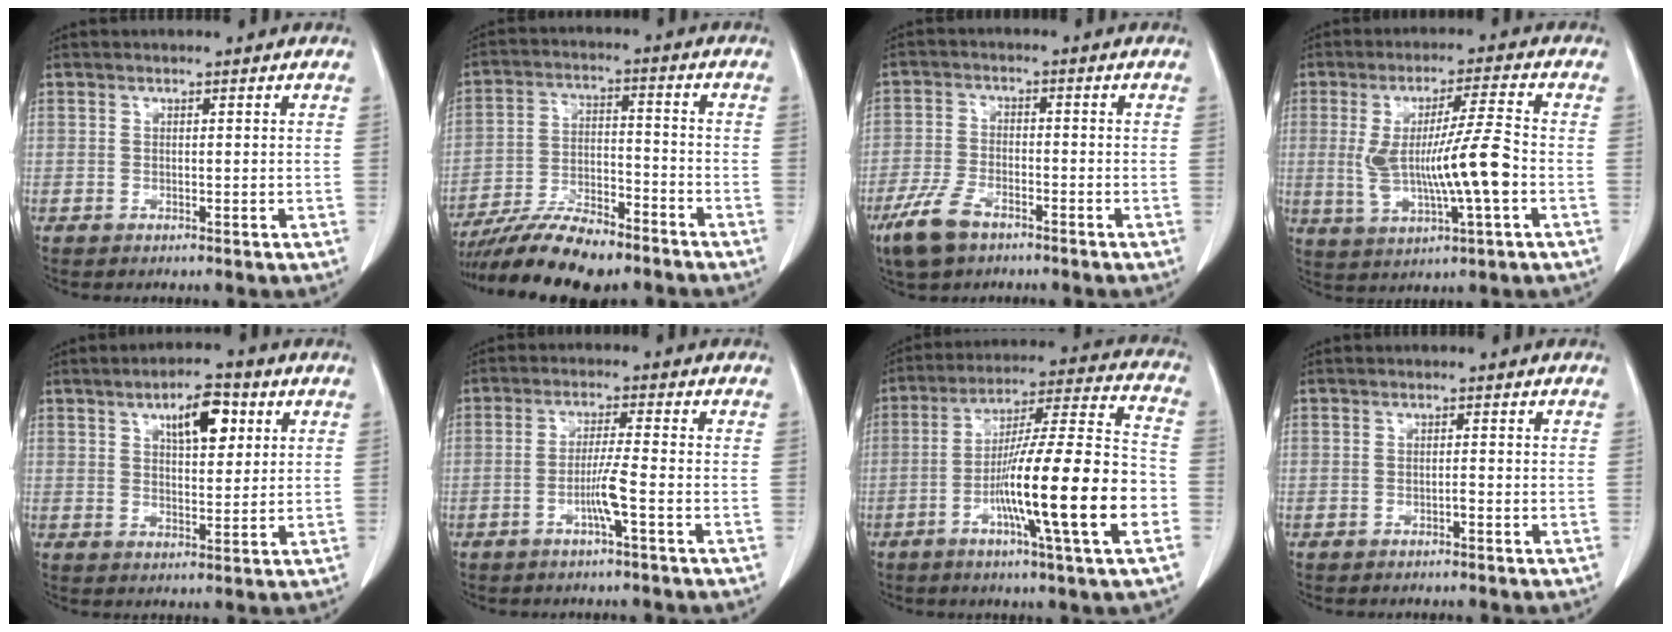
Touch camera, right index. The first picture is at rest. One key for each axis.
{"total": 12.9, "fx": -11.0, "fy": 2.8, "fz": 6.2, "tx": -0.104, "ty": -0.001, "tz": -0.188}
{"total": 7.1, "fx": -4.8, "fy": 3.1, "fz": 4.3, "tx": -0.099, "ty": -0.007, "tz": -0.087}
{"total": 11.6, "fx": -1.3, "fy": 0.4, "fz": 11.6, "tx": -0.223, "ty": 0.001, "tz": -0.021}
{"total": 7.4, "fx": 3.2, "fy": 2.7, "fz": 6.0, "tx": -0.097, "ty": 0.009, "tz": 0.051}
{"total": 4.4, "fx": -1.8, "fy": -0.6, "fz": 4.0, "tx": -0.080, "ty": 0.000, "tz": -0.035}
{"total": 19.7, "fx": -6.1, "fy": 0.0, "fz": 18.8, "tx": -0.295, "ty": -0.002, "tz": -0.102}
{"total": 0.7, "fx": -0.5, "fy": 0.1, "fz": 0.5, "tx": -0.009, "ty": 0.001, "tz": -0.009}